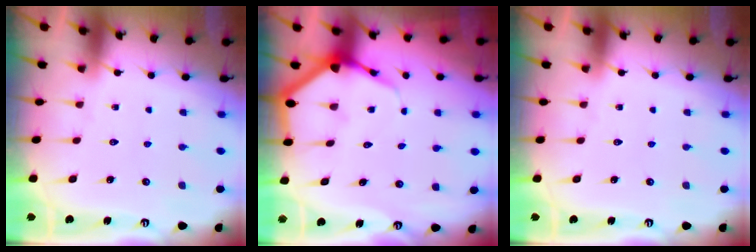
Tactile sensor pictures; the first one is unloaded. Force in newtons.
{"total": 5.5, "press": 5.5, "slide": 0.6}
{"total": 0.0}